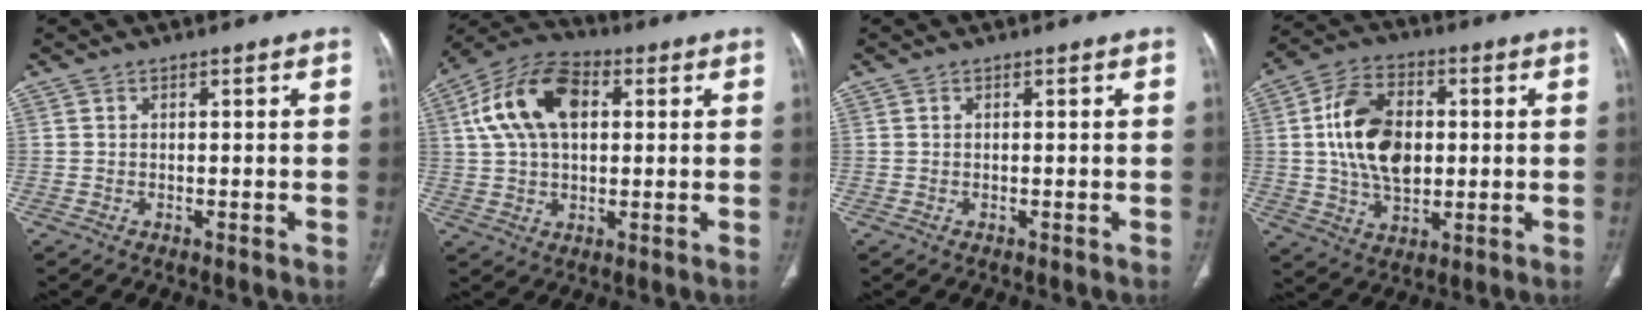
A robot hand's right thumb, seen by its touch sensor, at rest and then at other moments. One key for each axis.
{"total": 14.7, "fx": 3.7, "fy": 8.9, "fz": 11.2, "tx": -0.204, "ty": 0.022, "tz": 0.061}
{"total": 0.0}
{"total": 15.0, "fx": 1.4, "fy": 9.7, "fz": 11.4, "tx": -0.186, "ty": 0.007, "tz": 0.025}